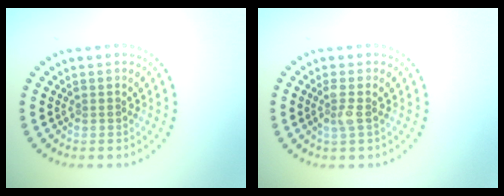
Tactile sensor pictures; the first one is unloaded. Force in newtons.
{"total": 1.6, "press": 1.3, "slide": 0.9}